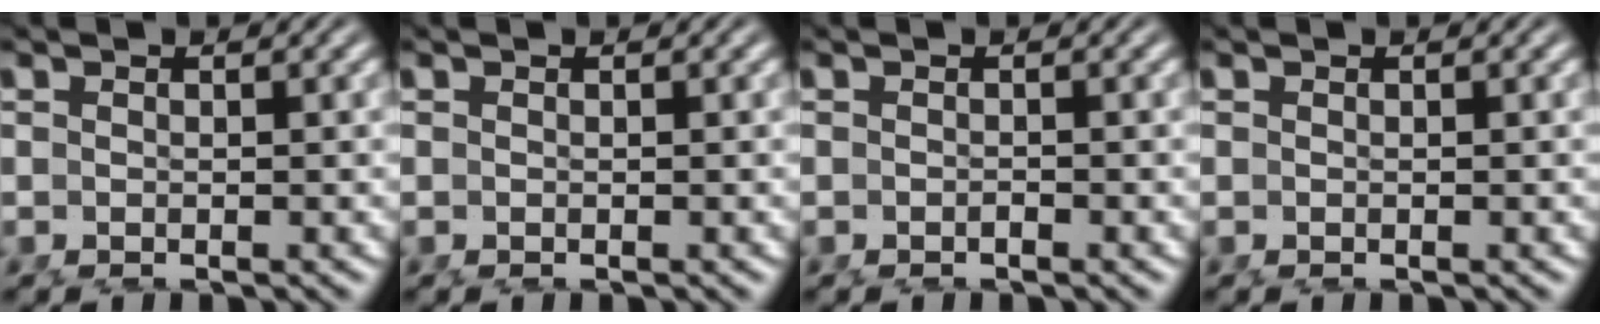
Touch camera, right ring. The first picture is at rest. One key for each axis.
{"total": 0.0}
{"total": 0.6, "fx": -0.5, "fy": -0.3, "fz": 0.0, "tx": -0.002, "ty": -0.004, "tz": -0.006}
{"total": 0.0}